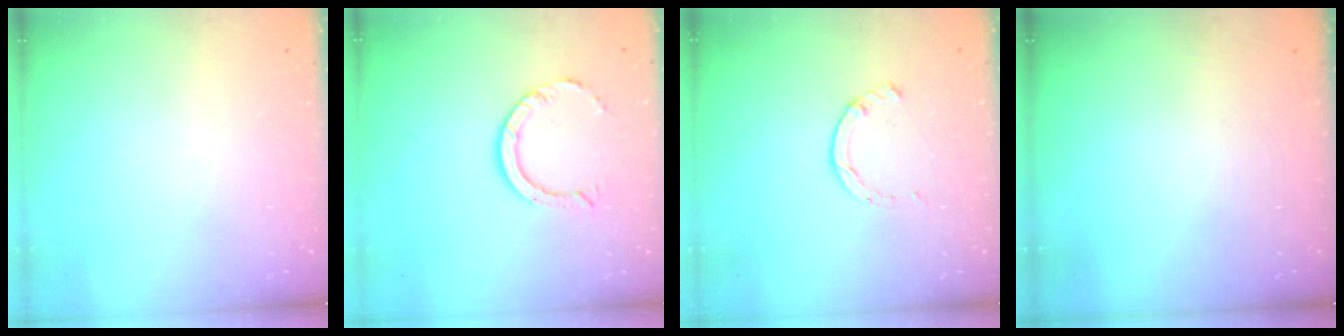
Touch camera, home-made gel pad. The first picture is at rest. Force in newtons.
{"total": 7.2, "press": 7.2, "slide": 0.5}
{"total": 1.7, "press": 1.7, "slide": 0.2}
{"total": 0.0}